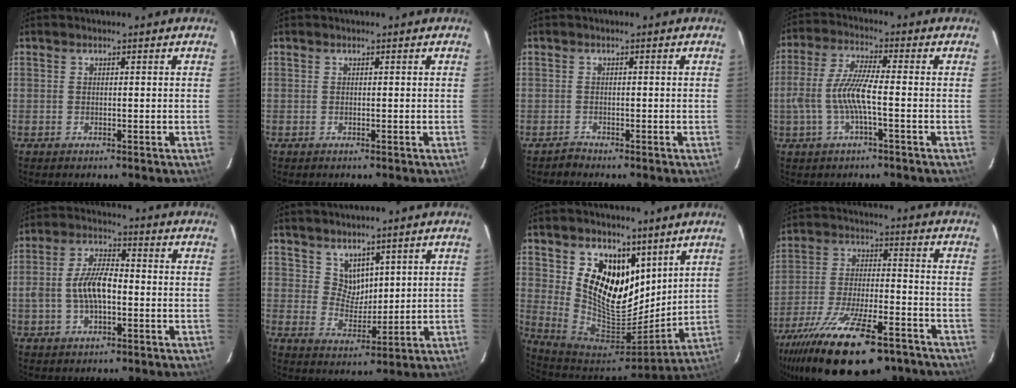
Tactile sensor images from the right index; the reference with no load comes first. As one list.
[{"total": 0.0}, {"total": 1.3, "force": [-1.1, 0.7, -0.4], "torque": [0.005, 0.008, -0.020]}, {"total": 8.8, "force": [-2.0, 1.4, 8.5], "torque": [-0.183, 0.002, -0.036]}, {"total": 8.1, "force": [-1.5, 3.8, 7.0], "torque": [-0.140, 0.012, -0.025]}, {"total": 5.0, "force": [3.5, 3.3, 1.2], "torque": [-0.011, 0.001, 0.074]}, {"total": 16.6, "force": [8.0, 10.9, 9.6], "torque": [-0.193, -0.013, 0.156]}, {"total": 24.8, "force": [-17.7, 8.1, 15.5], "torque": [-0.296, -0.053, -0.276]}]